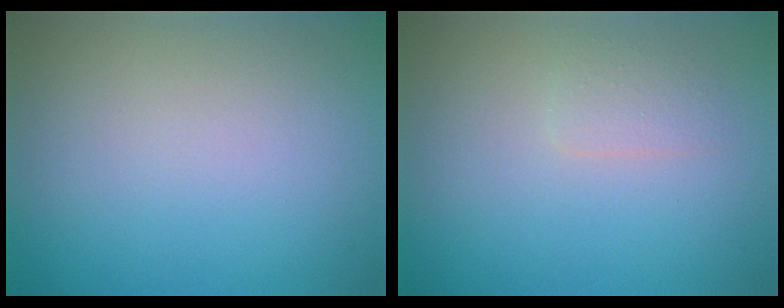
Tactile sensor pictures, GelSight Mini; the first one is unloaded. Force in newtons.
{"total": 1.3, "press": 1.3, "slide": 0.0}